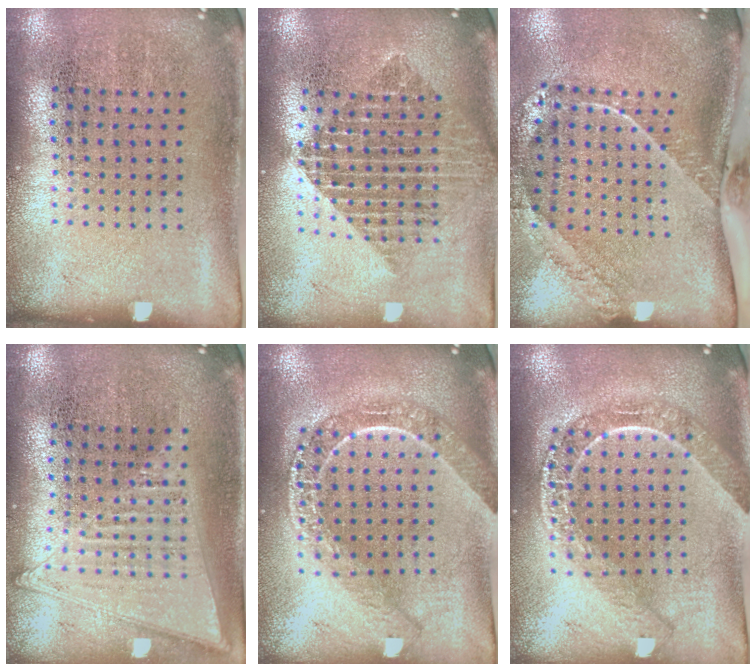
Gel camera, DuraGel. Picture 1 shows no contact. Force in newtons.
{"total": 2.0, "press": 1.6, "slide": 1.1}
{"total": 2.6, "press": 1.7, "slide": 1.9}
{"total": 1.4, "press": 1.3, "slide": 0.3}
{"total": 2.2, "press": 1.9, "slide": 1.1}
{"total": 2.1, "press": 1.8, "slide": 1.1}